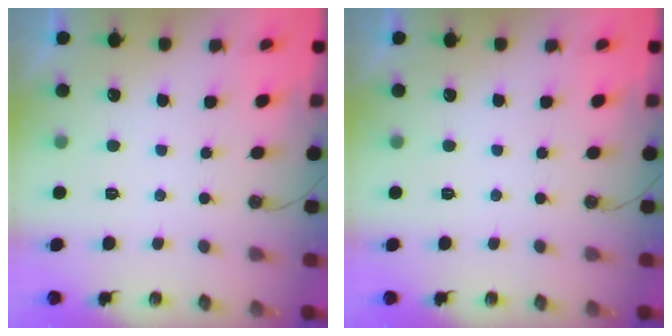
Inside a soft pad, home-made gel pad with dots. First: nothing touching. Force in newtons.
{"total": 0.0}